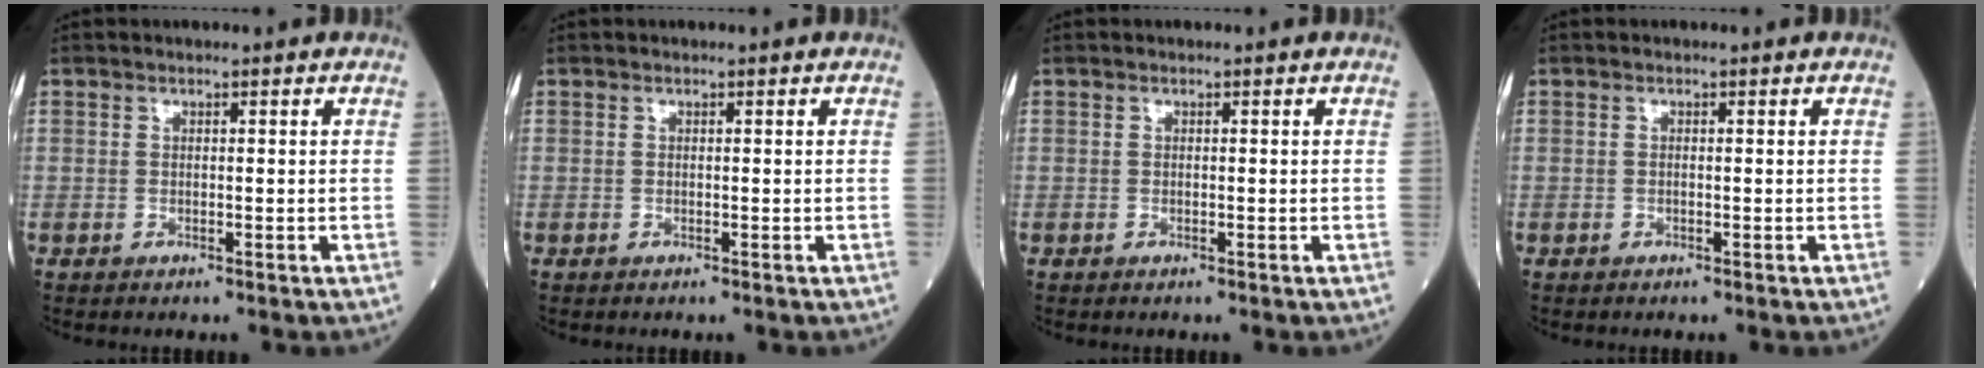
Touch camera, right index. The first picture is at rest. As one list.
[{"total": 0.0}, {"total": 0.0}, {"total": 0.0}]